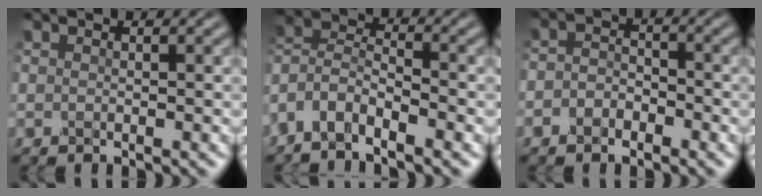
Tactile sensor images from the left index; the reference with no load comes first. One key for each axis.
{"total": 5.2, "fx": -3.5, "fy": 2.3, "fz": 3.0, "tx": -0.056, "ty": 0.003, "tz": -0.081}
{"total": 2.2, "fx": -1.2, "fy": 1.4, "fz": 1.2, "tx": -0.025, "ty": 0.003, "tz": -0.029}